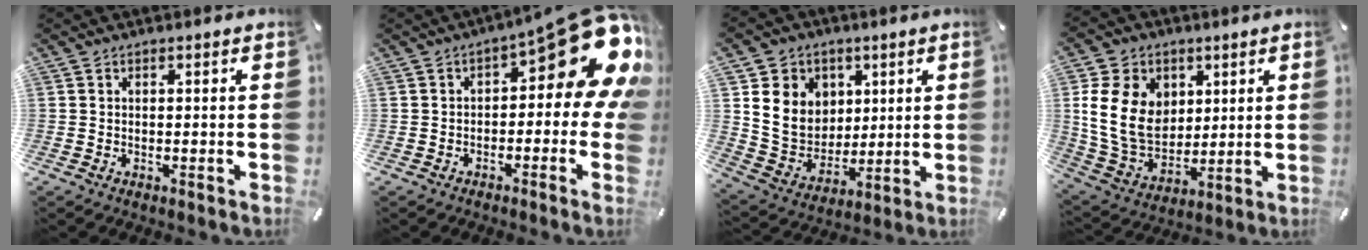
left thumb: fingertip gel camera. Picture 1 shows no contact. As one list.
[{"total": 16.5, "force": [6.8, 6.5, 13.5], "torque": [-0.164, -0.055, 0.111]}, {"total": 12.5, "force": [3.7, 11.4, 3.5], "torque": [-0.077, -0.017, 0.081]}, {"total": 15.3, "force": [3.5, 12.6, 8.0], "torque": [-0.181, -0.007, 0.066]}]